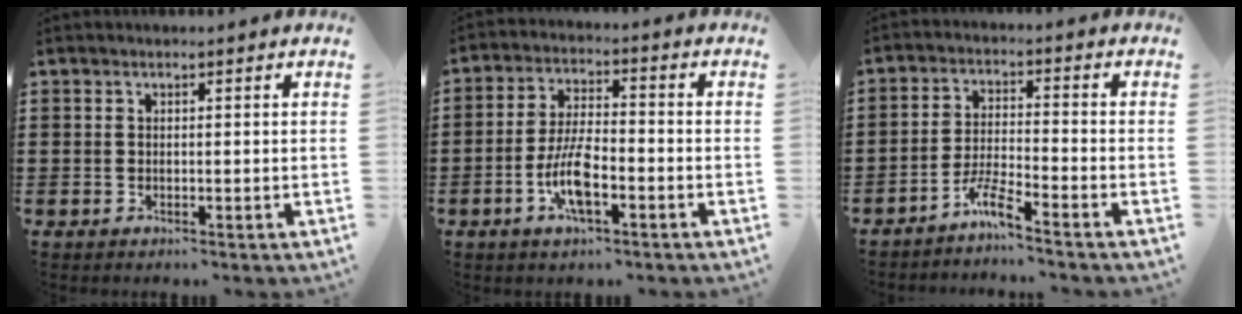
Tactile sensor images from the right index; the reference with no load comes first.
{"total": 7.9, "force": [-3.0, 2.6, 6.8], "torque": [-0.152, -0.008, -0.061]}
{"total": 4.8, "force": [-4.1, -0.1, 2.5], "torque": [-0.068, -0.007, -0.086]}